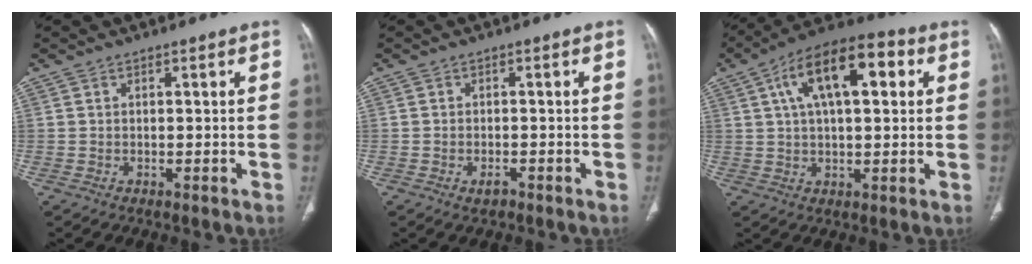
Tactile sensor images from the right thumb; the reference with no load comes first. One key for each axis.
{"total": 1.7, "fx": -1.0, "fy": 1.0, "fz": 1.0, "tx": -0.019, "ty": 0.005, "tz": -0.015}
{"total": 16.1, "fx": 5.0, "fy": 7.3, "fz": 13.5, "tx": -0.208, "ty": 0.023, "tz": 0.075}